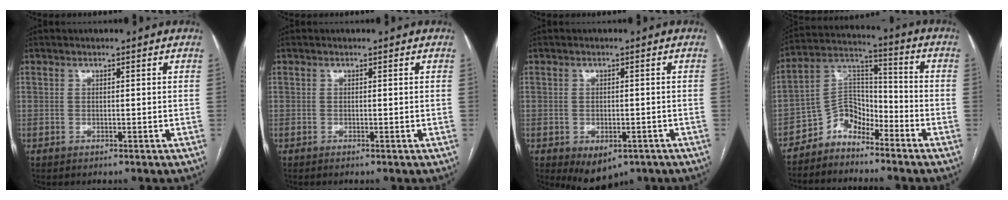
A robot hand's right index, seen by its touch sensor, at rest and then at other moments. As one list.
[{"total": 0.0}, {"total": 5.9, "force": [-3.4, 3.7, 3.2], "torque": [-0.037, -0.003, -0.038]}, {"total": 7.1, "force": [-5.8, 3.5, 2.2], "torque": [-0.038, 0.038, -0.116]}]